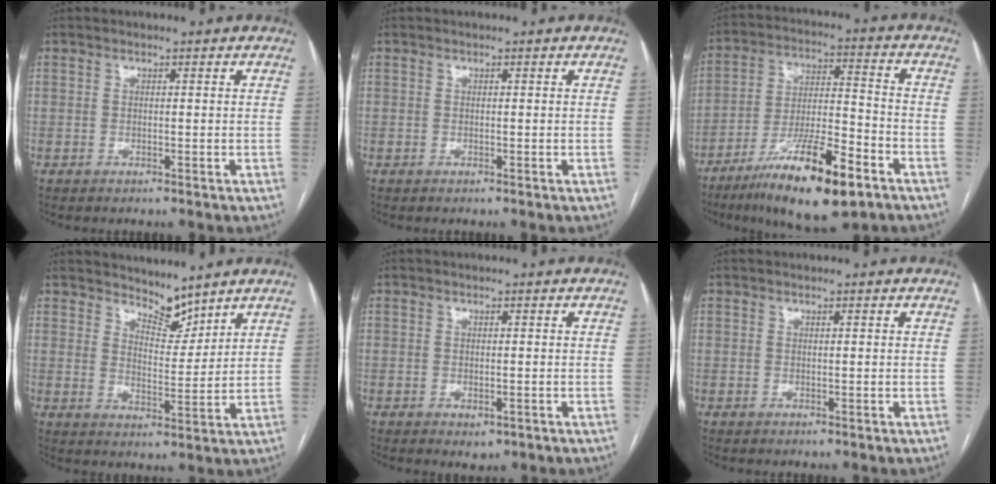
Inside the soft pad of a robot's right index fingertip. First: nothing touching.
{"total": 0.0}
{"total": 17.1, "force": [-10.4, 3.1, 13.3], "torque": [-0.229, -0.022, -0.177]}
{"total": 5.2, "force": [4.9, 1.5, 1.1], "torque": [-0.020, -0.007, 0.091]}
{"total": 1.7, "force": [-0.7, 1.0, 1.3], "torque": [-0.016, -0.002, -0.001]}
{"total": 0.0}